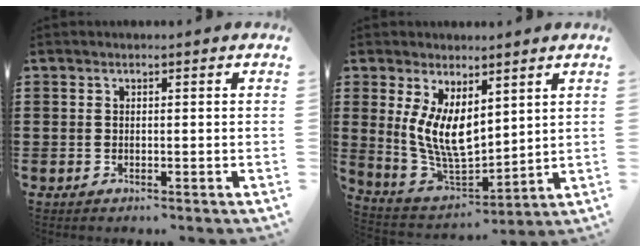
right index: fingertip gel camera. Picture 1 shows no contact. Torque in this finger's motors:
{"motor_torque": [2.01, 0.13, 0.53, 0.21]}